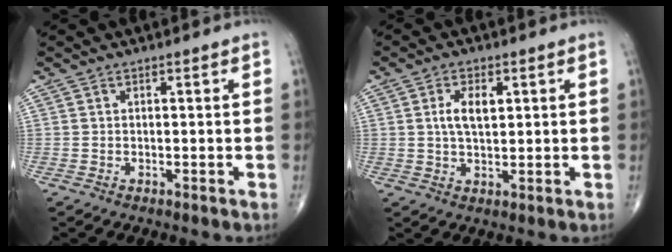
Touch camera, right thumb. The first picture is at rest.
{"total": 5.1, "force": [1.3, 2.6, 4.2], "torque": [-0.077, -0.003, 0.022]}